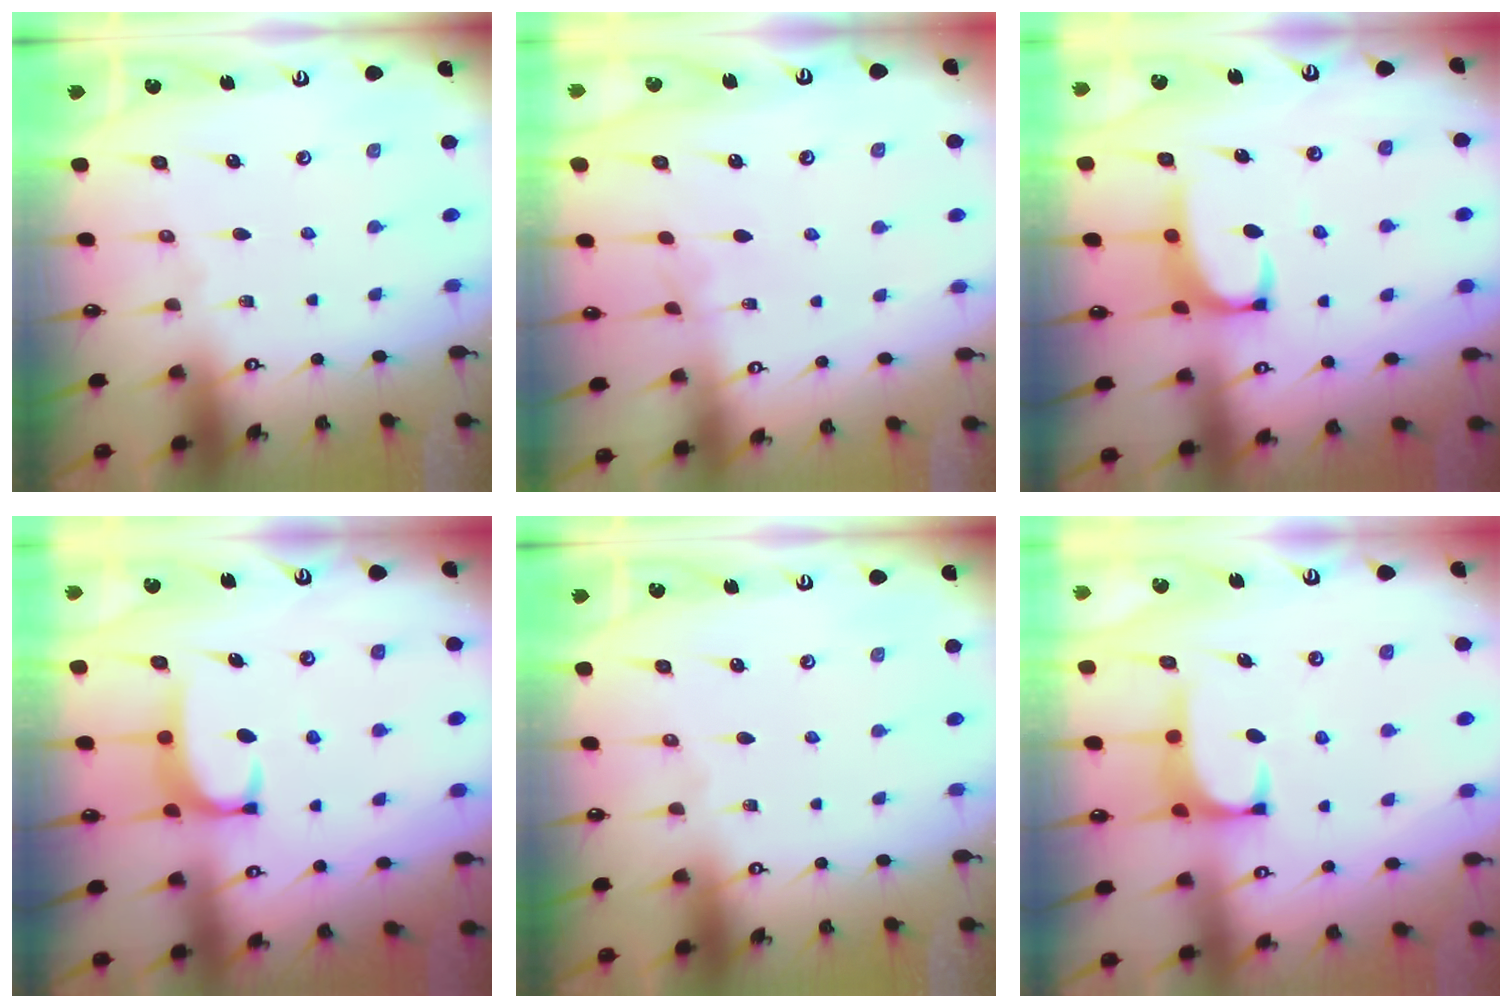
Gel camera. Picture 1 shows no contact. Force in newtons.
{"total": 3.0, "press": 3.0, "slide": 0.3}
{"total": 3.5, "press": 3.4, "slide": 0.8}
{"total": 2.7, "press": 2.7, "slide": 0.5}
{"total": 0.0}
{"total": 1.4, "press": 1.3, "slide": 0.5}